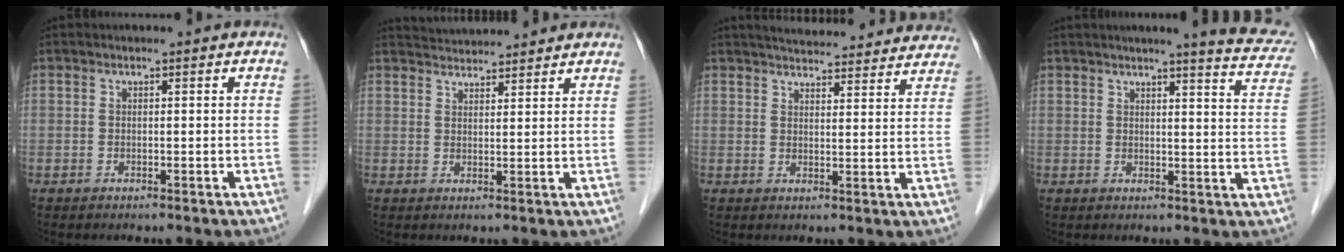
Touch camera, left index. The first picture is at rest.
{"total": 7.1, "force": [7.0, 0.7, 1.5], "torque": [-0.027, 0.032, 0.100]}
{"total": 22.1, "force": [20.8, 3.7, 6.5], "torque": [-0.089, -0.004, 0.251]}
{"total": 10.1, "force": [8.7, 0.5, 5.1], "torque": [-0.048, -0.018, 0.076]}